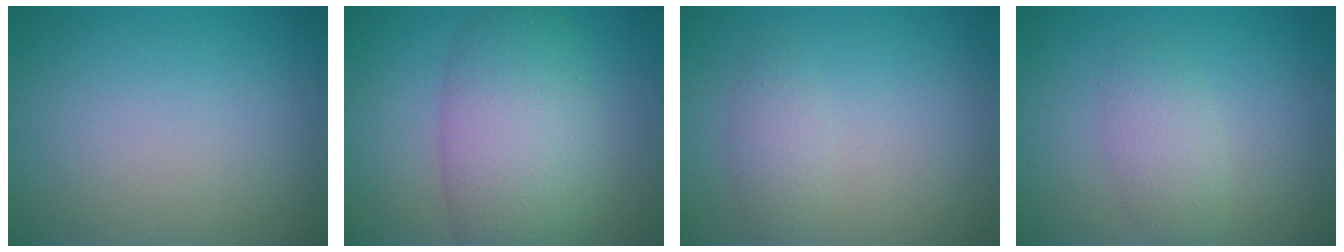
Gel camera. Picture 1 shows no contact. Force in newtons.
{"total": 8.0, "press": 8.0, "slide": 0.2}
{"total": 1.6, "press": 1.6, "slide": 0.0}
{"total": 2.3, "press": 2.3, "slide": 0.1}